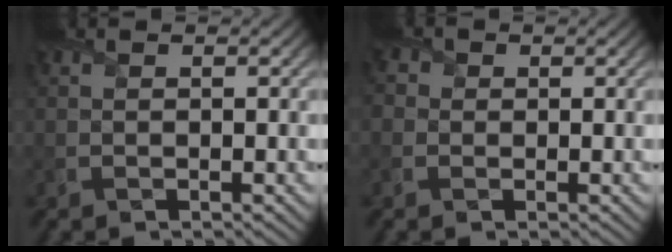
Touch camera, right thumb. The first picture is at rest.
{"total": 2.0, "force": [0.3, 1.8, 0.7], "torque": [-0.027, 0.004, -0.004]}